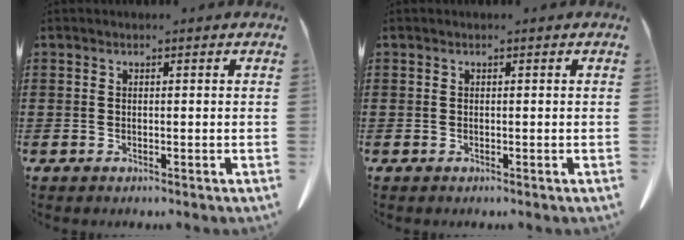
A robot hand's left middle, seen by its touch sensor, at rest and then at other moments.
{"total": 0.0}